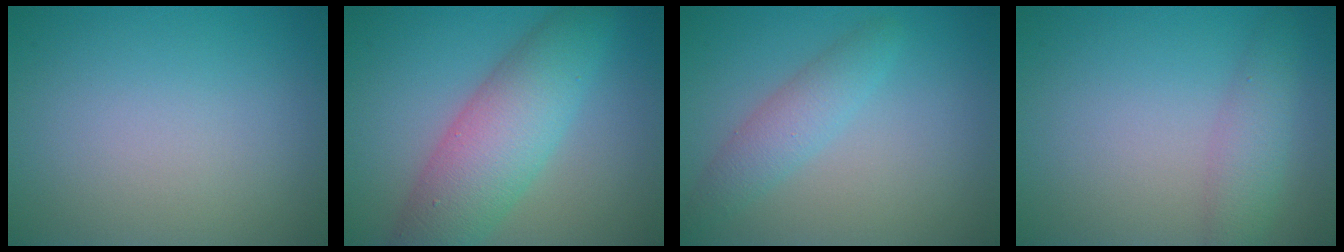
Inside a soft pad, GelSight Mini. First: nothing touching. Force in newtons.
{"total": 7.3, "press": 7.3, "slide": 0.2}
{"total": 2.7, "press": 2.7, "slide": 0.1}
{"total": 2.8, "press": 2.8, "slide": 0.1}